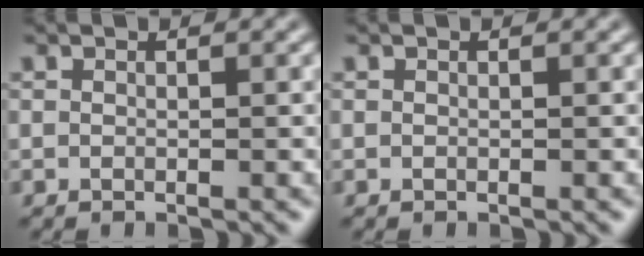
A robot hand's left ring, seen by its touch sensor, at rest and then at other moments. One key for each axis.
{"total": 0.0}